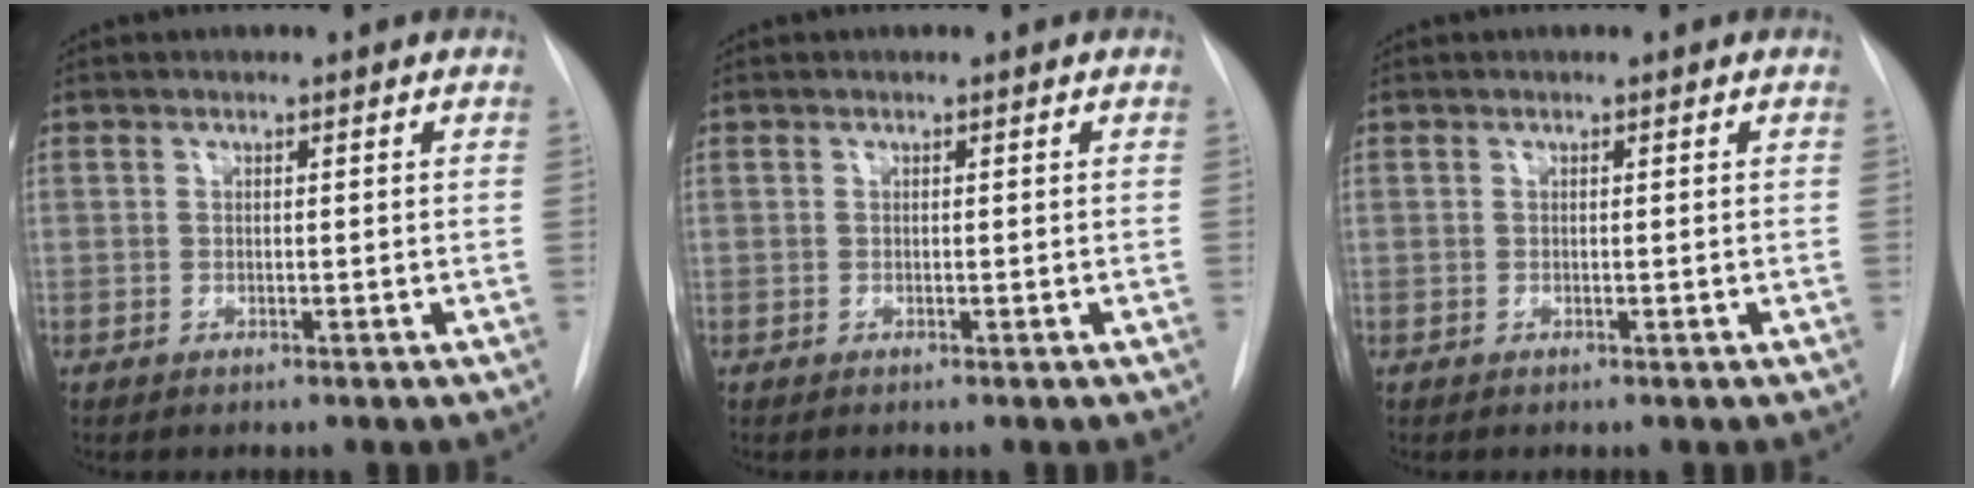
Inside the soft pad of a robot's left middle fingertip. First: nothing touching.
{"total": 0.0}
{"total": 0.0}